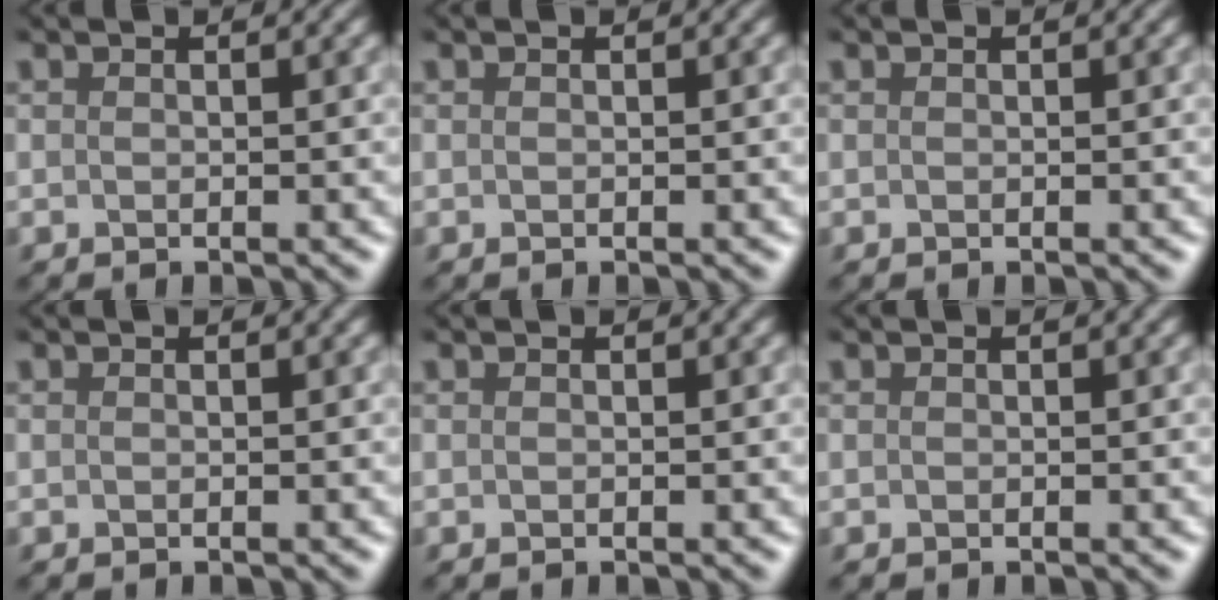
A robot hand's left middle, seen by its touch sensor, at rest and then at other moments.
{"total": 0.0}
{"total": 0.0}
{"total": 0.0}
{"total": 0.0}
{"total": 0.0}